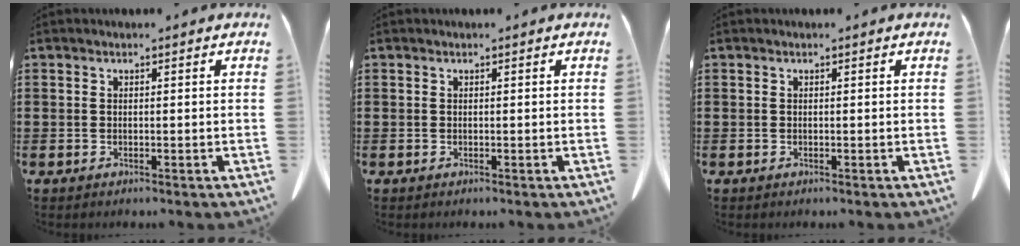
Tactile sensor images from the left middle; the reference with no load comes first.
{"total": 0.0}
{"total": 0.0}